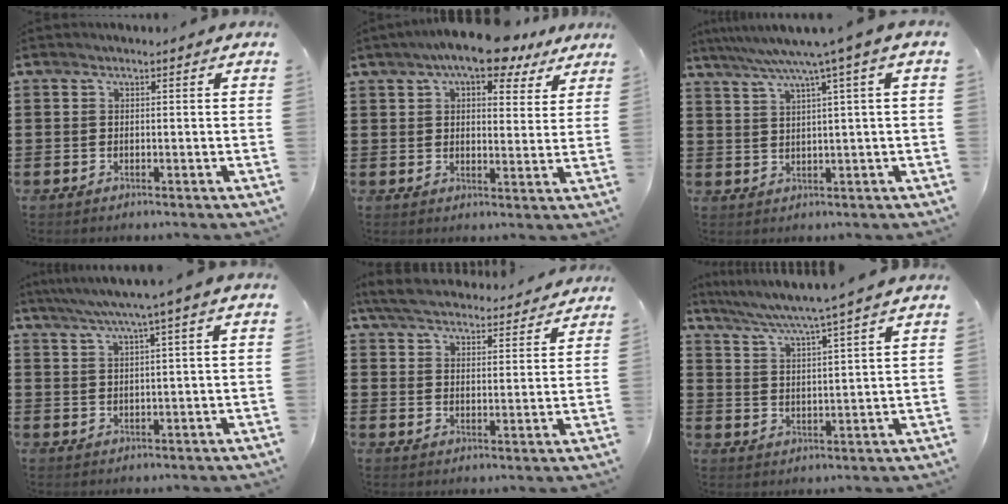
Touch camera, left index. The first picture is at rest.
{"total": 8.4, "force": [6.5, 2.5, 4.7], "torque": [-0.086, -0.014, 0.115]}
{"total": 5.3, "force": [2.8, -0.9, 4.4], "torque": [-0.093, -0.016, 0.042]}
{"total": 3.9, "force": [2.4, -0.7, 3.0], "torque": [-0.064, -0.008, 0.038]}
{"total": 6.0, "force": [5.8, 0.8, 1.5], "torque": [-0.055, -0.027, 0.102]}
{"total": 4.8, "force": [4.2, -1.3, 1.9], "torque": [-0.057, -0.036, 0.065]}